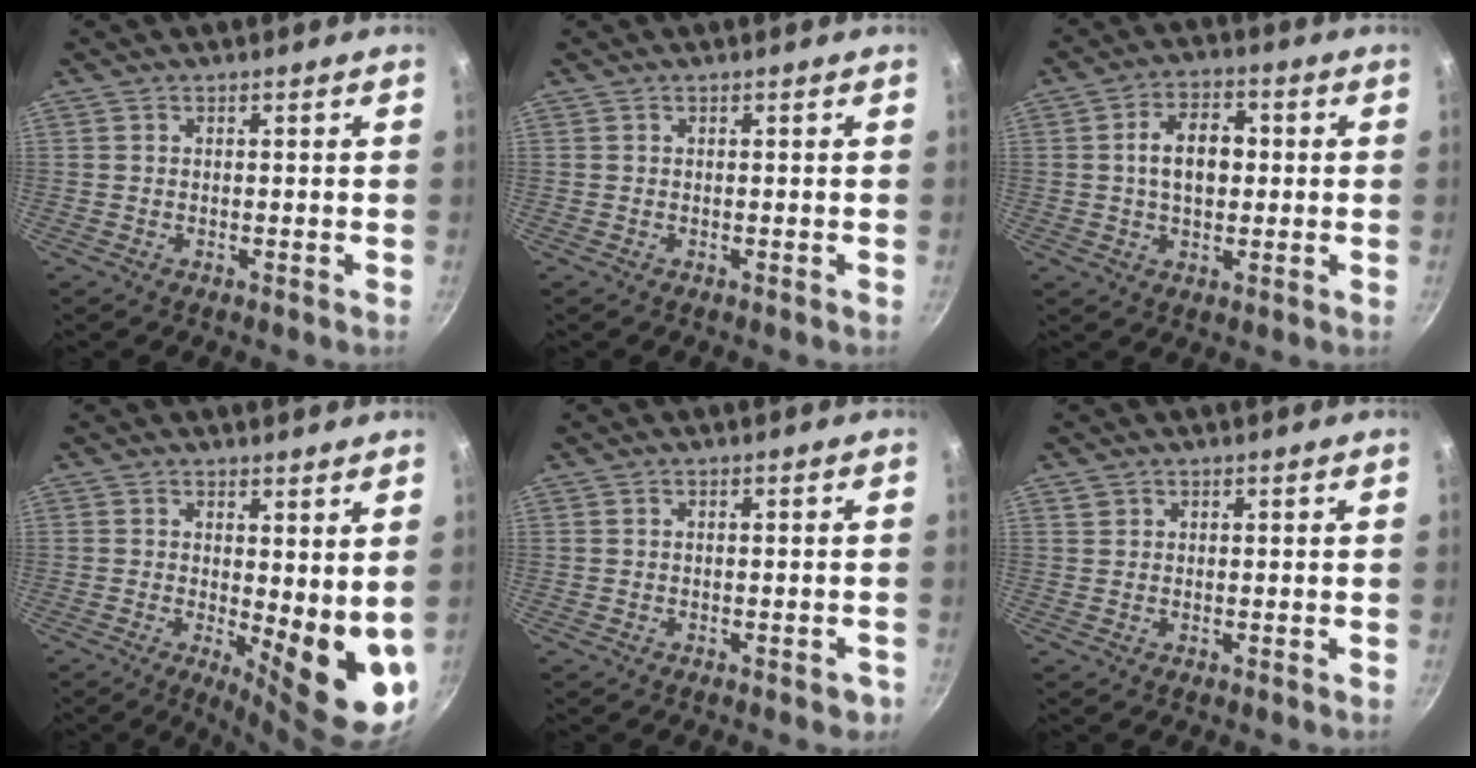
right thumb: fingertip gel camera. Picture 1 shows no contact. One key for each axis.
{"total": 0.0}
{"total": 9.3, "fx": 0.7, "fy": 5.9, "fz": 7.1, "tx": -0.096, "ty": 0.016, "tz": 0.006}
{"total": 11.7, "fx": 0.5, "fy": 4.0, "fz": 10.9, "tx": -0.120, "ty": -0.030, "tz": 0.015}
{"total": 2.3, "fx": -1.2, "fy": 1.1, "fz": 1.6, "tx": -0.011, "ty": 0.013, "tz": -0.005}
{"total": 1.1, "fx": 0.5, "fy": 0.9, "fz": 0.3, "tx": 0.001, "ty": 0.003, "tz": 0.007}